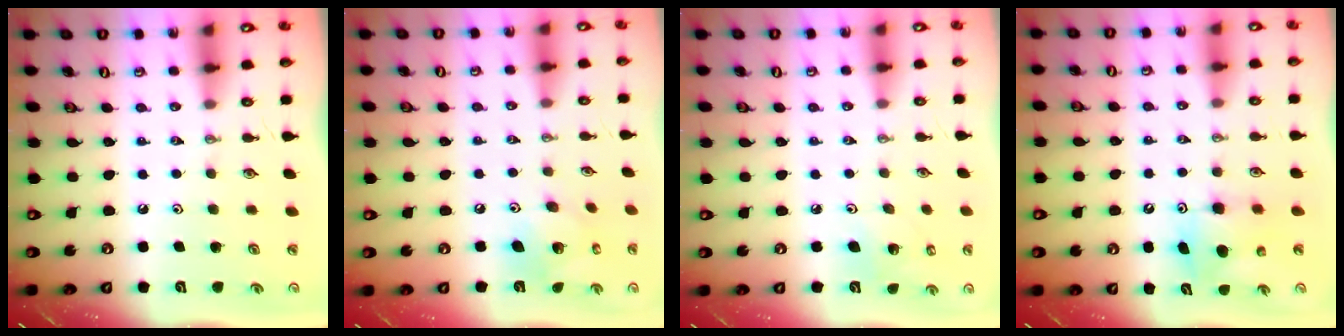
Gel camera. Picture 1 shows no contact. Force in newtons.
{"total": 11.2, "press": 11.1, "slide": 1.1}
{"total": 5.4, "press": 5.0, "slide": 2.1}
{"total": 7.5, "press": 7.5, "slide": 0.5}